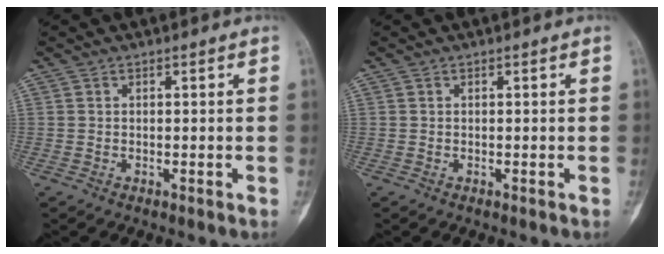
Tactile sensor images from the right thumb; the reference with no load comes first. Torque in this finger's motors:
{"motor_torque": [0.01, 0.01, 0.02, -0.02, 0.03]}